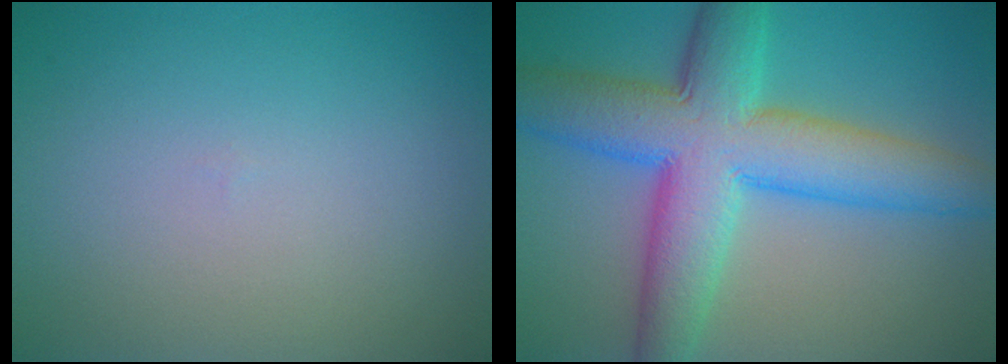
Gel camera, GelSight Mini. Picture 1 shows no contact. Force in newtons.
{"total": 10.7, "press": 10.7, "slide": 0.2}